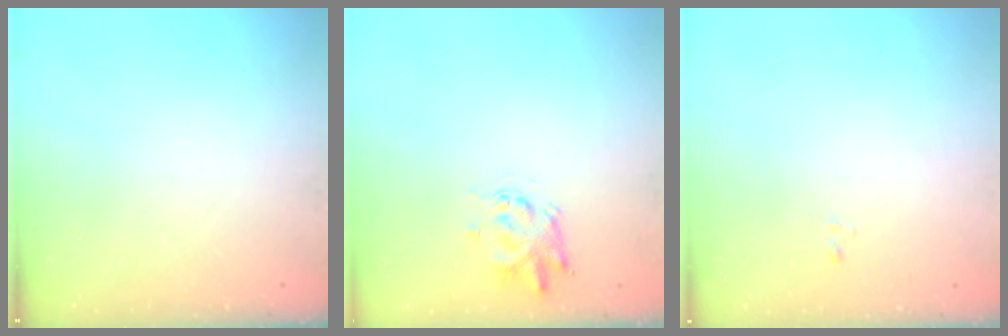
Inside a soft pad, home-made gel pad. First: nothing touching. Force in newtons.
{"total": 2.4, "press": 2.4, "slide": 0.1}
{"total": 0.6, "press": 0.2, "slide": 0.5}